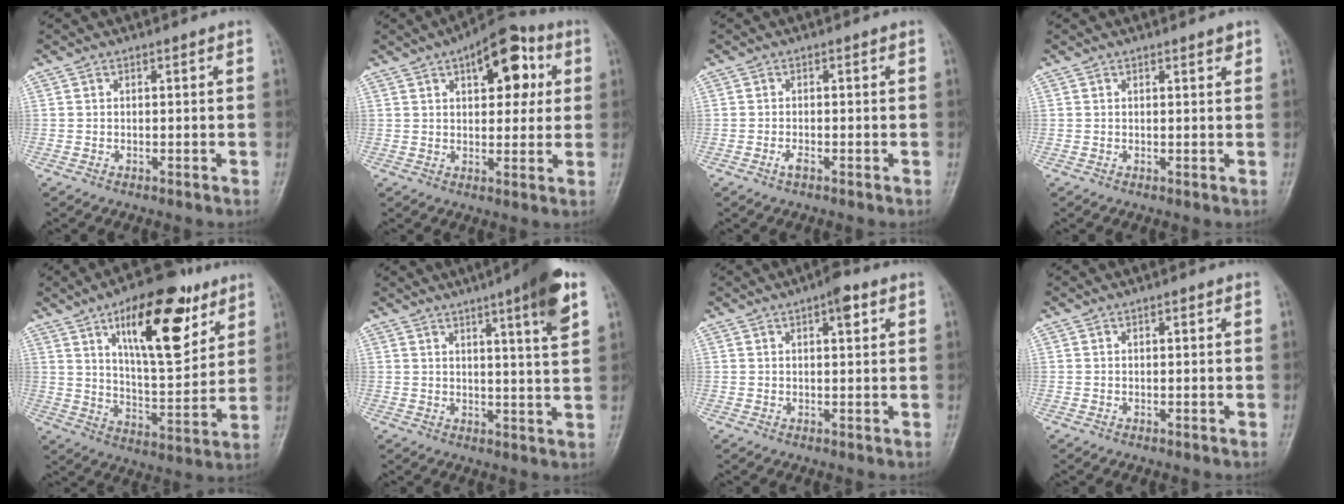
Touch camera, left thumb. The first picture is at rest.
{"total": 12.8, "force": [4.6, 6.6, 10.0], "torque": [-0.094, 0.006, 0.057]}
{"total": 1.5, "force": [-0.8, 0.6, 1.1], "torque": [-0.023, 0.004, -0.016]}
{"total": 1.1, "force": [0.8, 0.3, 0.8], "torque": [-0.010, -0.004, 0.011]}
{"total": 19.8, "force": [10.1, 7.8, 15.2], "torque": [-0.193, -0.043, 0.163]}
{"total": 10.4, "force": [5.4, 0.9, 8.8], "torque": [-0.118, -0.021, 0.071]}
{"total": 3.9, "force": [1.9, 1.4, 3.1], "torque": [-0.036, -0.001, 0.022]}
{"total": 0.8, "force": [0.3, 0.3, 0.7], "torque": [-0.010, 0.001, 0.004]}